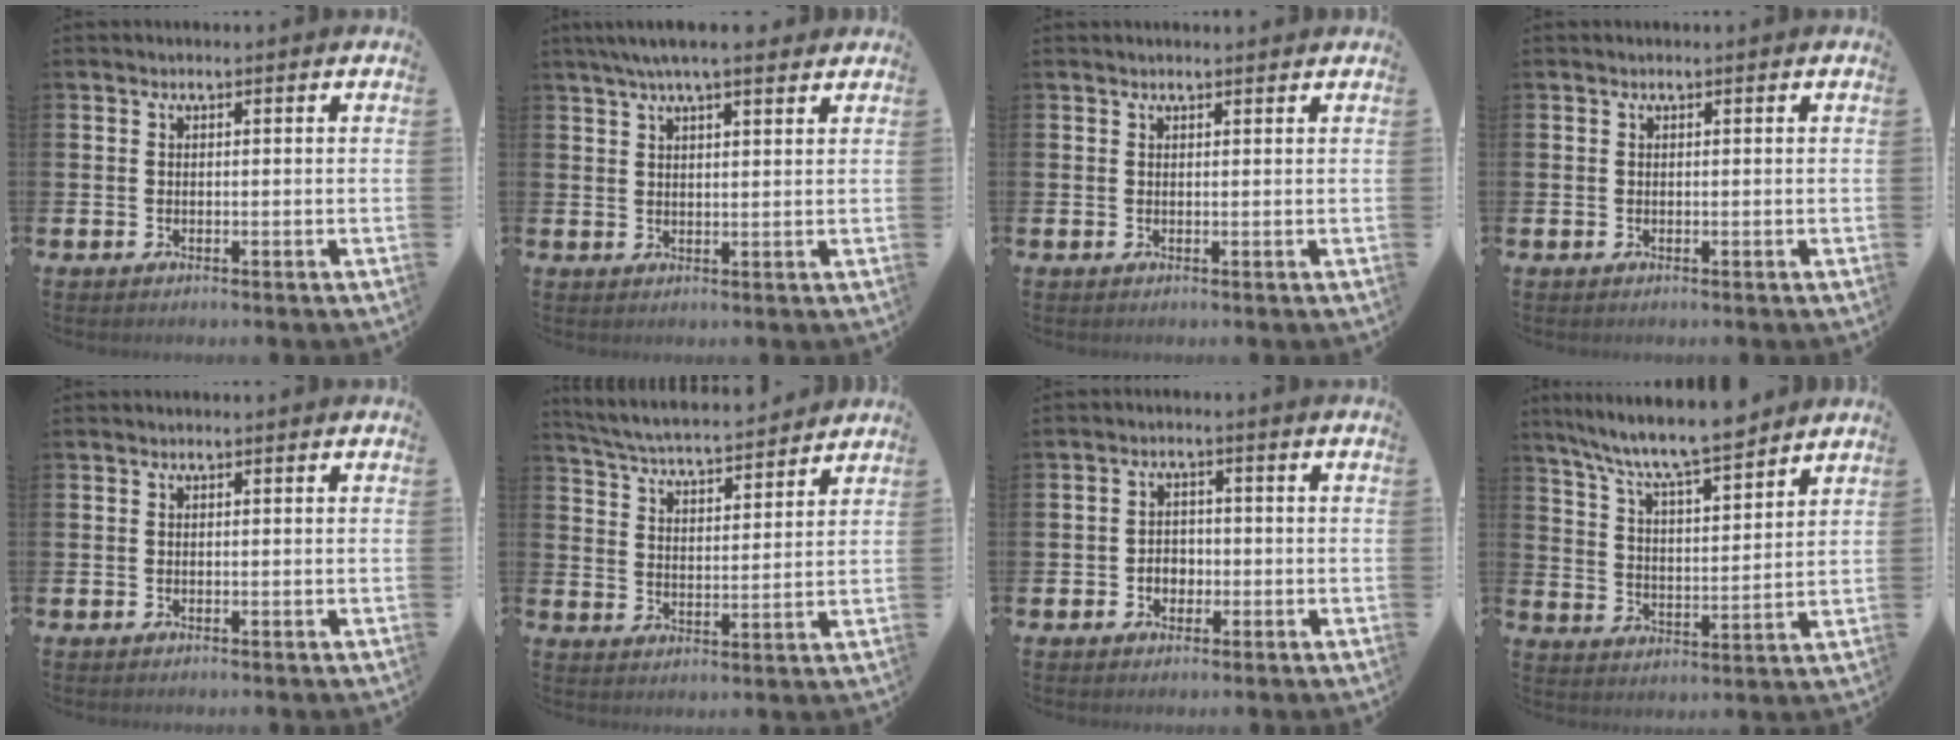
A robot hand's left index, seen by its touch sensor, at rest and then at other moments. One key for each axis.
{"total": 5.5, "fx": 4.6, "fy": 0.8, "fz": 2.9, "tx": -0.059, "ty": -0.007, "tz": 0.081}
{"total": 0.7, "fx": 0.7, "fy": 0.0, "fz": 0.2, "tx": 0.003, "ty": -0.003, "tz": 0.011}
{"total": 0.0}
{"total": 0.0}
{"total": 5.4, "fx": 5.3, "fy": 0.4, "fz": 1.1, "tx": -0.050, "ty": -0.038, "tz": 0.092}
{"total": 2.7, "fx": -0.9, "fy": 2.2, "fz": 1.2, "tx": -0.019, "ty": 0.002, "tz": -0.023}
{"total": 9.1, "fx": 8.5, "fy": 0.7, "fz": 3.1, "tx": -0.091, "ty": -0.055, "tz": 0.150}